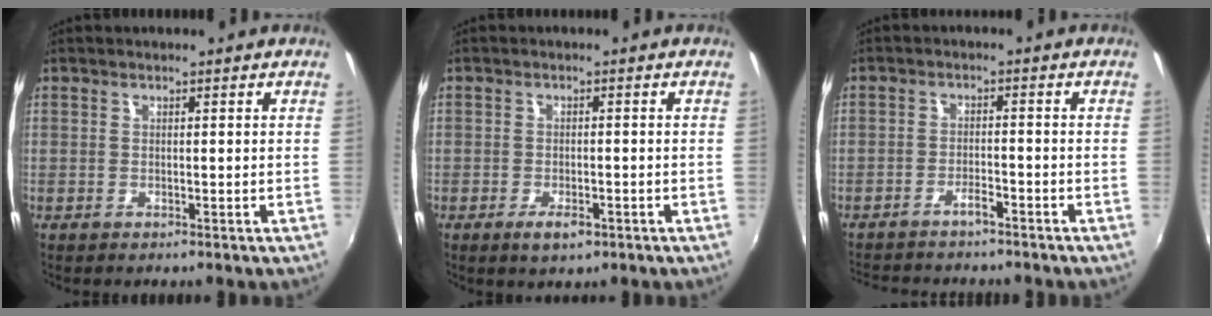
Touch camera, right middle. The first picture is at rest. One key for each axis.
{"total": 3.0, "fx": -1.3, "fy": 1.2, "fz": 2.4, "tx": -0.051, "ty": -0.007, "tz": -0.023}
{"total": 6.4, "fx": -5.7, "fy": 1.2, "fz": 2.6, "tx": -0.065, "ty": 0.000, "tz": -0.090}